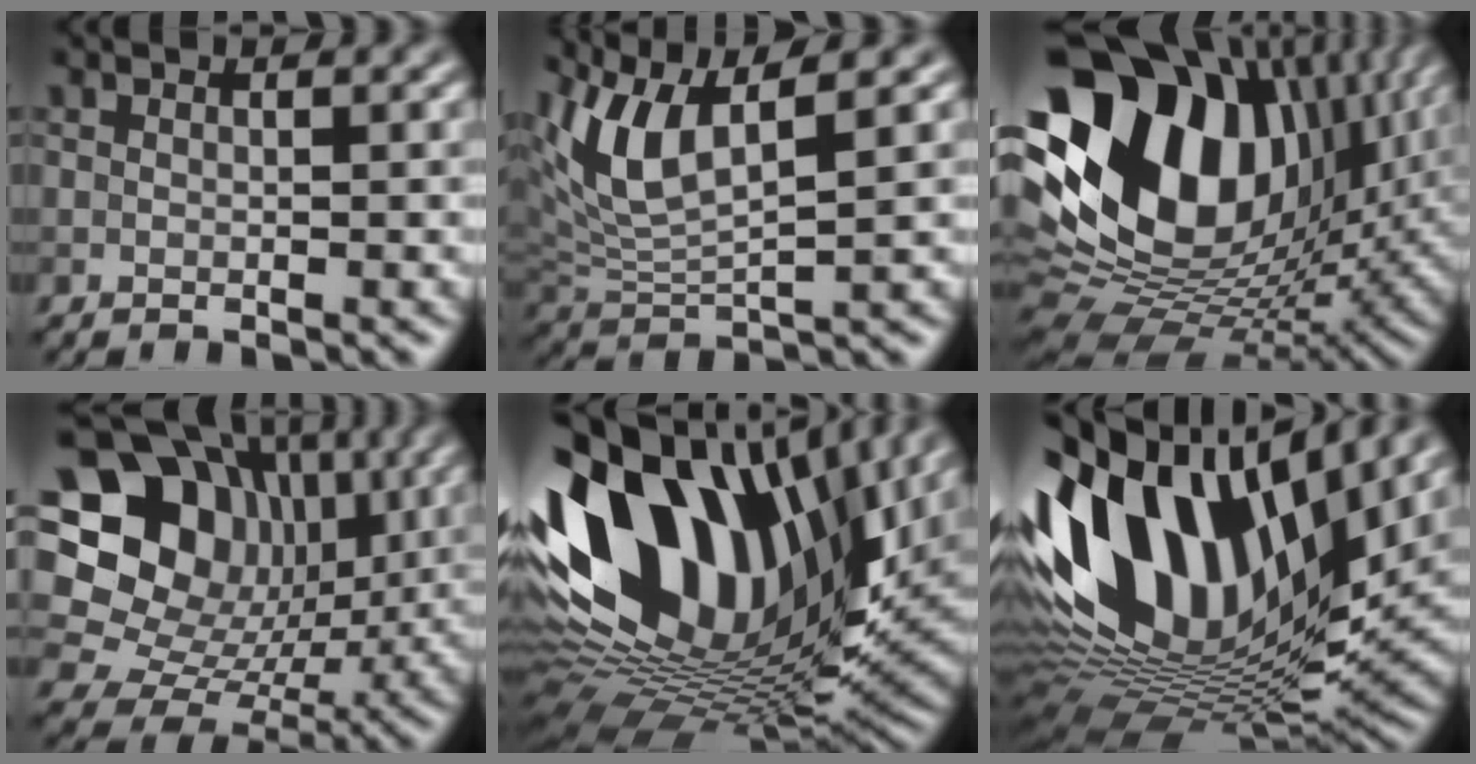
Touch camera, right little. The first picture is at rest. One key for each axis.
{"total": 6.5, "fx": 3.1, "fy": 2.1, "fz": 5.3, "tx": -0.120, "ty": -0.002, "tz": 0.062}
{"total": 19.0, "fx": 5.1, "fy": 12.8, "fz": 13.1, "tx": -0.275, "ty": 0.012, "tz": 0.083}
{"total": 19.0, "fx": 4.9, "fy": 16.3, "fz": 8.6, "tx": -0.181, "ty": 0.053, "tz": 0.080}
{"total": 20.0, "fx": 4.8, "fy": 11.8, "fz": 15.4, "tx": -0.291, "ty": -0.011, "tz": 0.089}
{"total": 17.3, "fx": 4.0, "fy": 10.1, "fz": 13.5, "tx": -0.278, "ty": 0.015, "tz": 0.062}